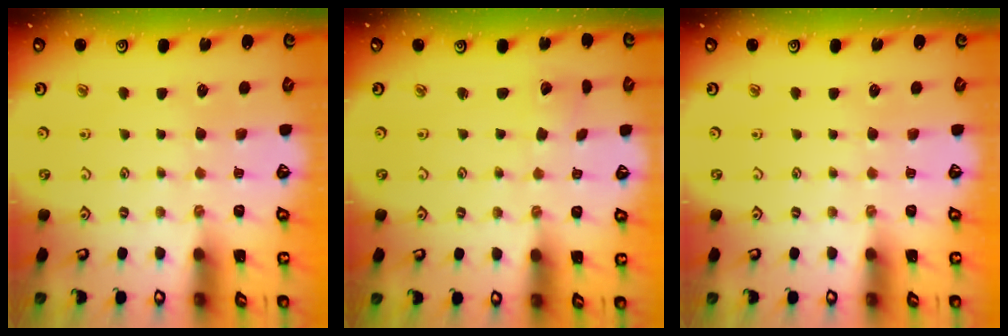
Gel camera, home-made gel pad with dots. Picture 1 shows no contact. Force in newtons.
{"total": 2.0, "press": 2.0, "slide": 0.1}
{"total": 0.0}